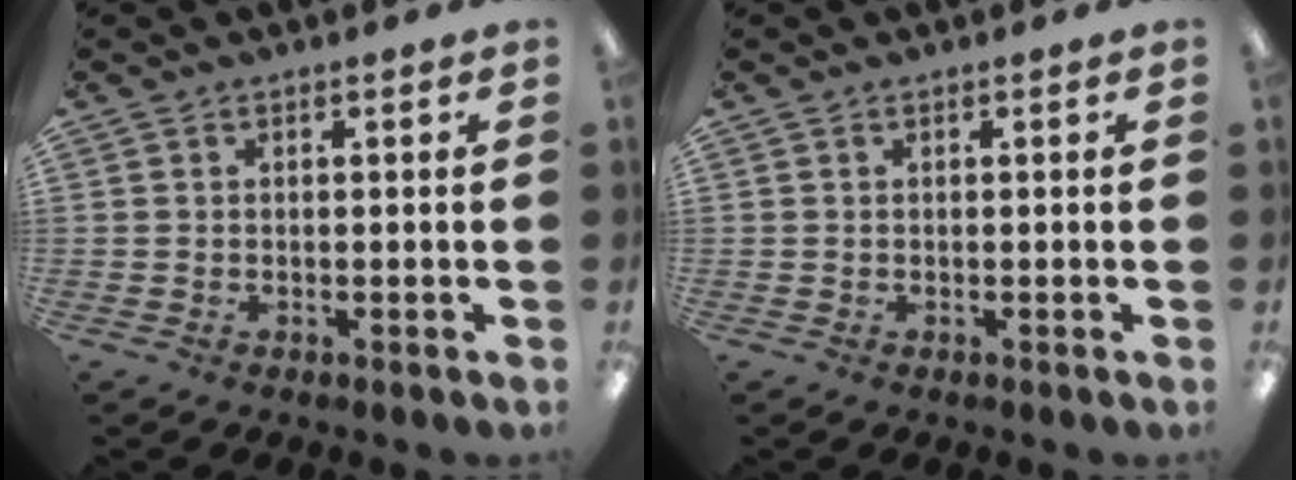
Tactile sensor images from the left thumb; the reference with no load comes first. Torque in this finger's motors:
{"motor_torque": [-0.01, 0.01, -0.14, 0.15, 0.00]}